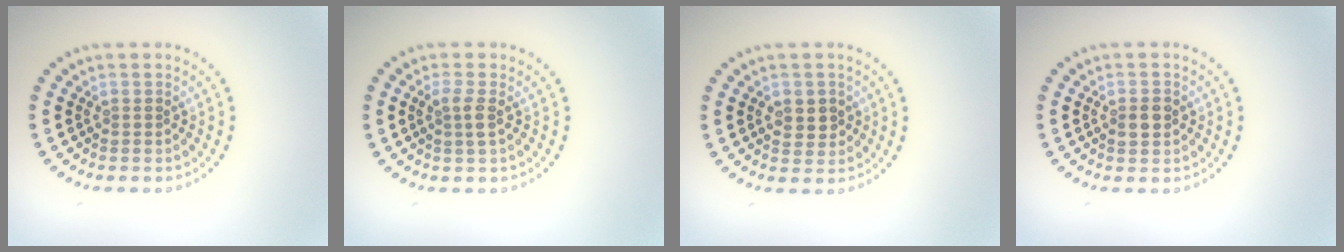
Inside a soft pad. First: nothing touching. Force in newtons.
{"total": 1.6, "press": 1.4, "slide": 0.8}
{"total": 2.4, "press": 2.3, "slide": 0.5}
{"total": 2.1, "press": 2.1, "slide": 0.0}